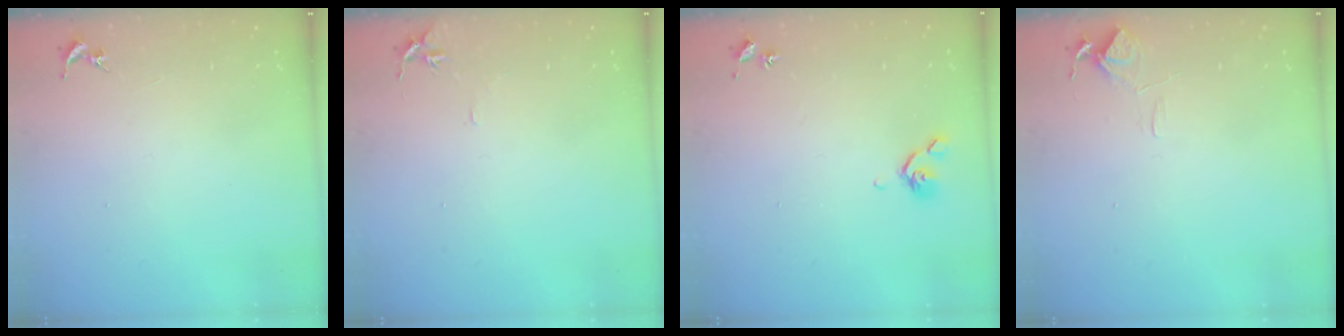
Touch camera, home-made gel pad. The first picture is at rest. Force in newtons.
{"total": 3.5, "press": 3.5, "slide": 0.4}
{"total": 5.2, "press": 5.1, "slide": 0.7}
{"total": 4.7, "press": 4.7, "slide": 0.5}